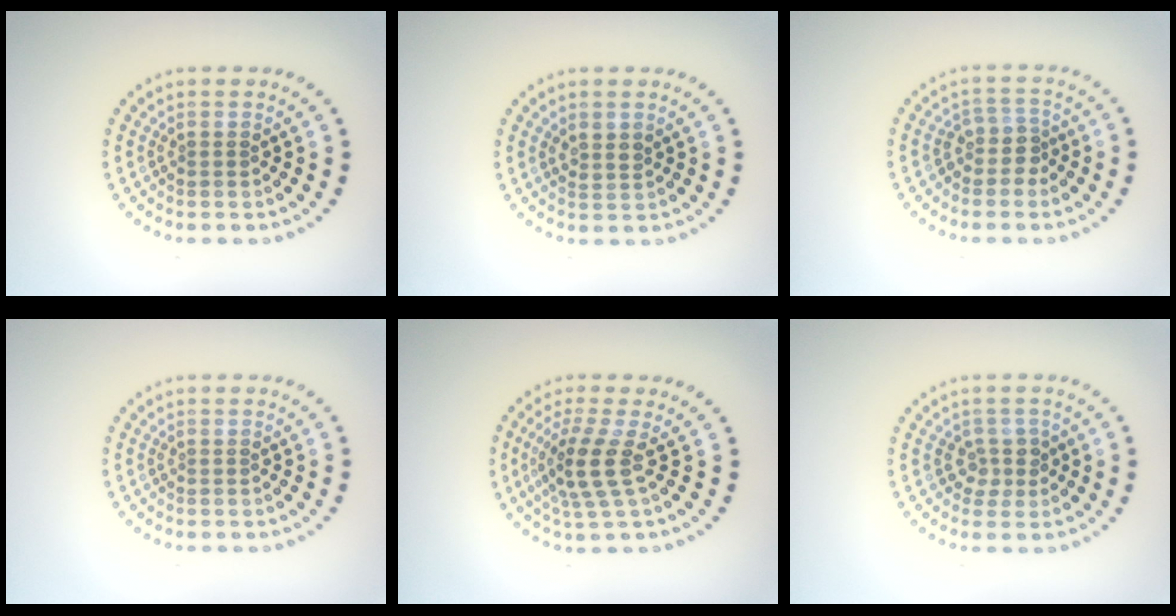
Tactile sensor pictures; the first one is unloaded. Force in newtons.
{"total": 1.3, "press": 1.1, "slide": 0.7}
{"total": 1.9, "press": 1.6, "slide": 1.2}
{"total": 0.0}
{"total": 3.5, "press": 2.7, "slide": 2.3}
{"total": 2.0, "press": 1.6, "slide": 1.2}